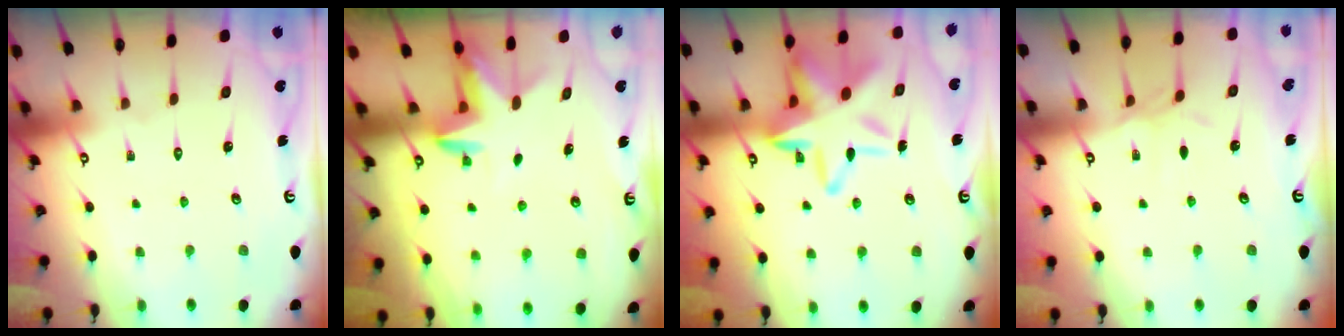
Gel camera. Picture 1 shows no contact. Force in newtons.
{"total": 3.6, "press": 3.5, "slide": 0.3}
{"total": 19.2, "press": 19.1, "slide": 1.5}
{"total": 3.3, "press": 3.3, "slide": 0.5}